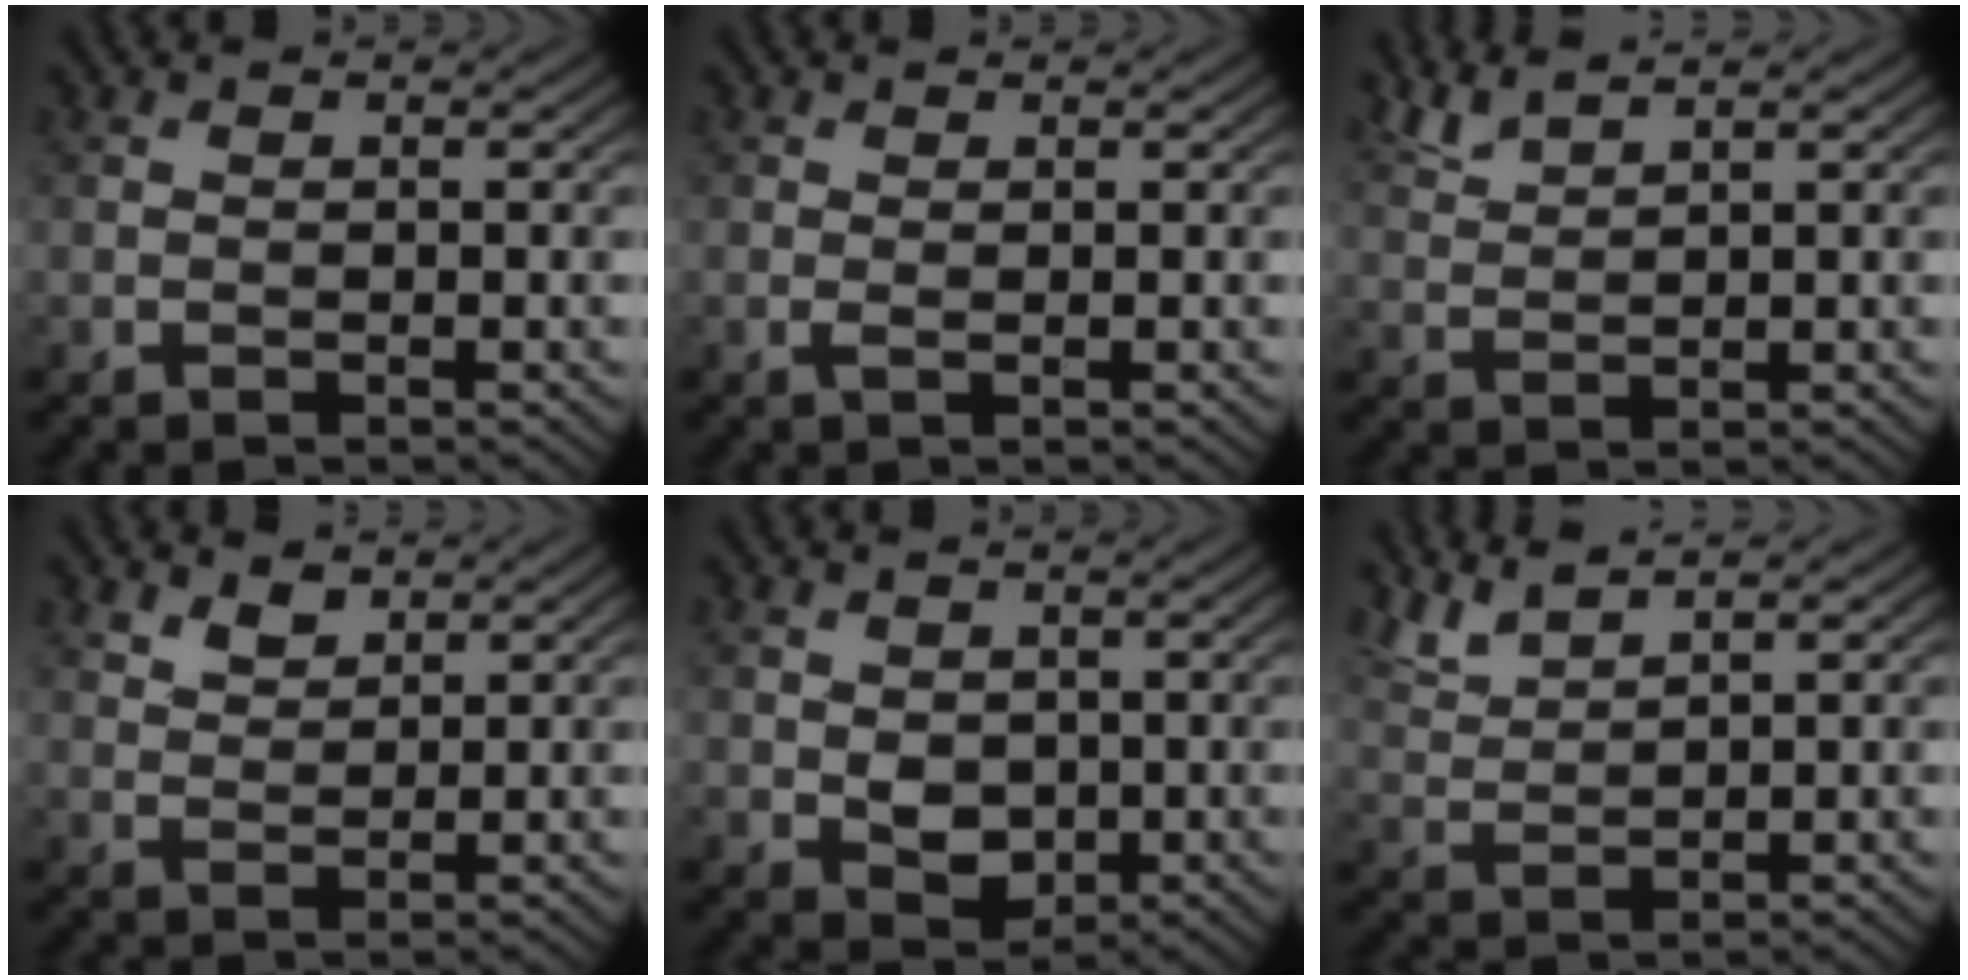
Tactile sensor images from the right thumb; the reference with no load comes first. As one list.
[{"total": 0.8, "force": [0.3, 0.1, 0.7], "torque": [-0.019, 0.001, 0.006]}, {"total": 3.7, "force": [3.1, 0.5, 2.0], "torque": [-0.040, 0.011, 0.068]}, {"total": 2.9, "force": [2.3, 1.2, 1.2], "torque": [-0.029, -0.002, 0.054]}, {"total": 3.6, "force": [0.4, 2.9, 2.1], "torque": [-0.052, -0.009, 0.014]}, {"total": 4.6, "force": [3.9, 0.7, 2.3], "torque": [-0.058, 0.008, 0.086]}]